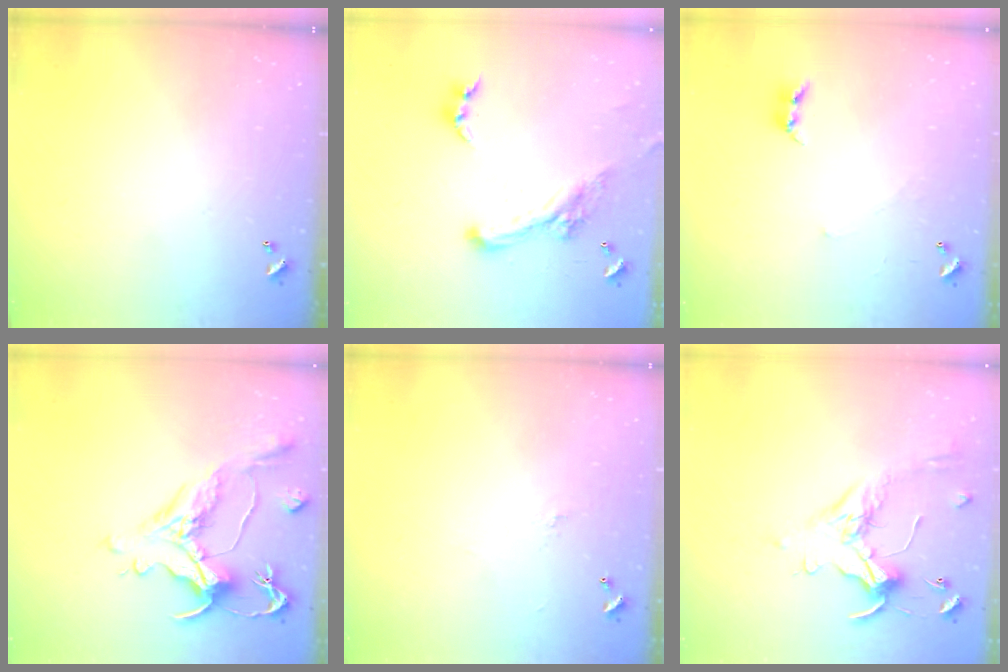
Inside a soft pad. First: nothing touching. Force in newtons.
{"total": 3.2, "press": 2.9, "slide": 1.2}
{"total": 2.4, "press": 2.4, "slide": 0.2}
{"total": 1.7, "press": 0.9, "slide": 1.4}
{"total": 1.6, "press": 1.5, "slide": 0.5}
{"total": 0.9, "press": 0.5, "slide": 0.7}